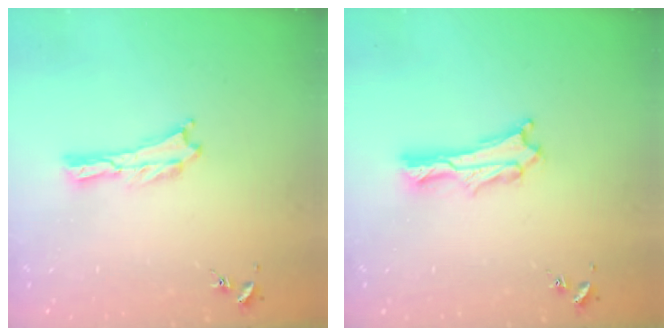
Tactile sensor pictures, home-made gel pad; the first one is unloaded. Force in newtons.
{"total": 1.9, "press": 1.9, "slide": 0.2}